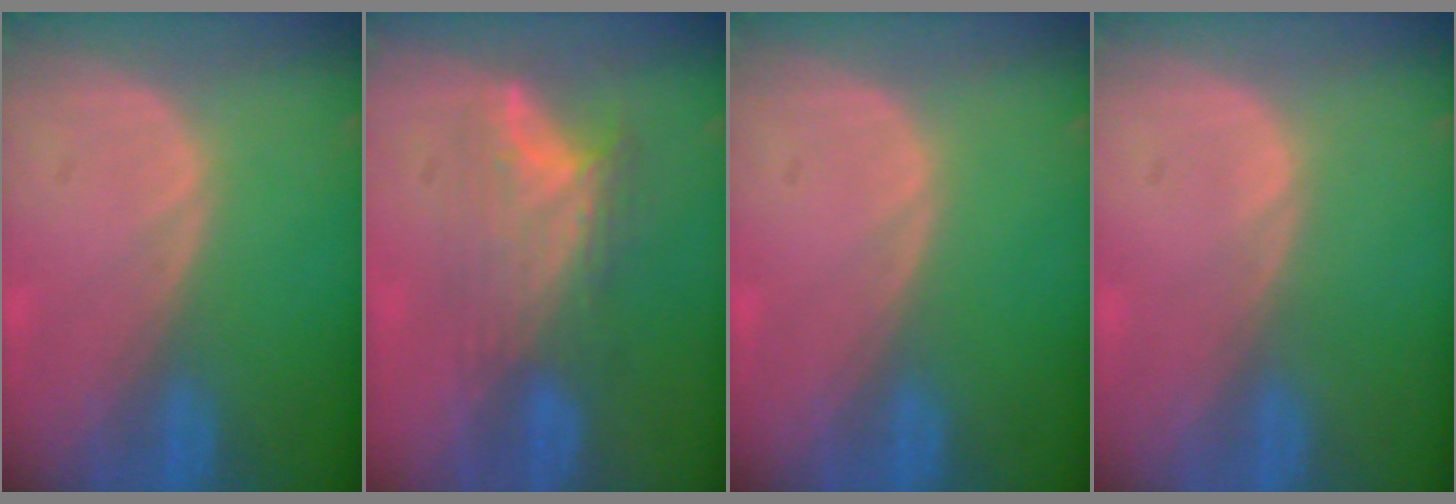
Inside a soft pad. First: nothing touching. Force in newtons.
{"total": 8.1, "press": 6.8, "slide": 4.5}
{"total": 0.0}
{"total": 0.6, "press": 0.1, "slide": 0.6}